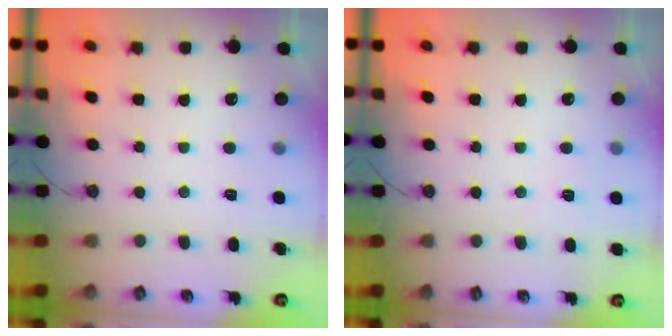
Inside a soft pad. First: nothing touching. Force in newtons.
{"total": 4.5, "press": 3.8, "slide": 2.5}